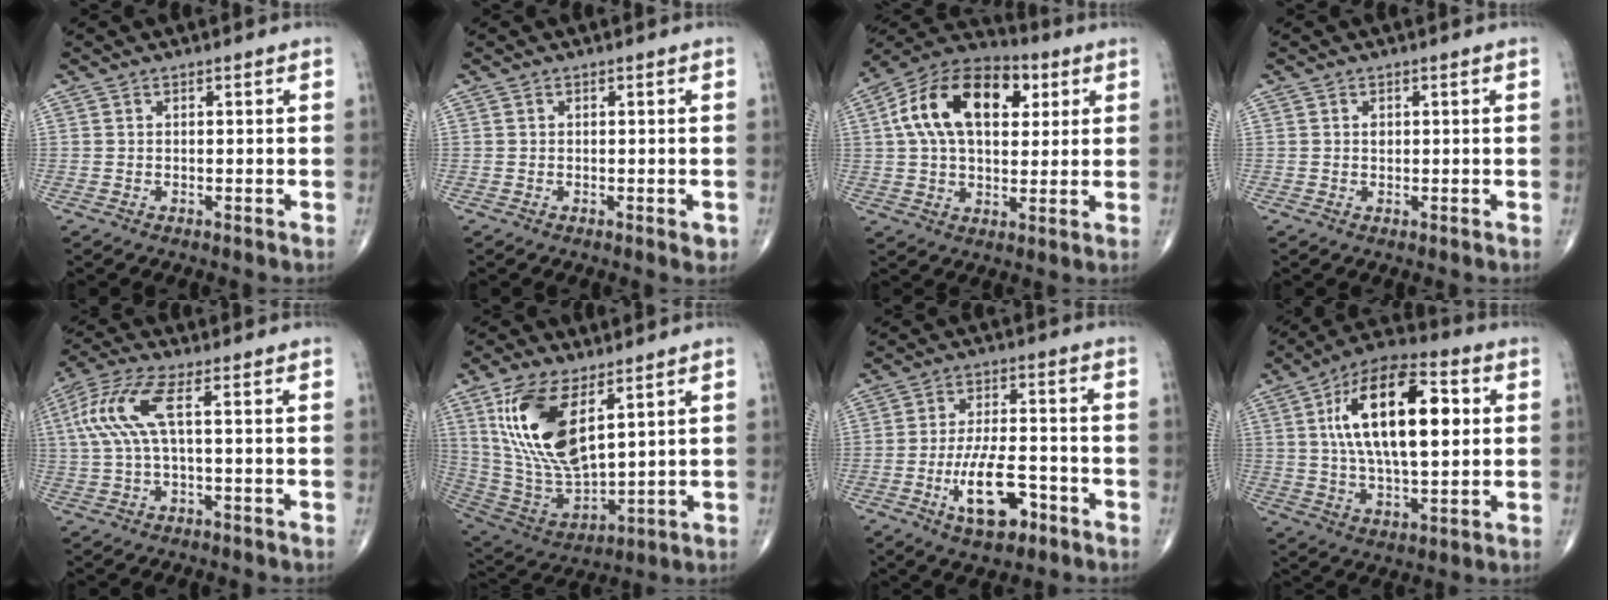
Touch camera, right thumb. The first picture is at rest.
{"total": 1.5, "force": [-0.4, 0.6, 1.2], "torque": [-0.009, -0.001, -0.005]}
{"total": 19.4, "force": [5.3, 11.6, 14.6], "torque": [-0.230, 0.012, 0.078]}
{"total": 0.8, "force": [0.2, 0.6, 0.5], "torque": [-0.005, 0.001, 0.002]}
{"total": 9.4, "force": [1.6, 2.7, 8.9], "torque": [-0.234, 0.025, 0.030]}
{"total": 18.5, "force": [7.4, 8.2, 14.8], "torque": [-0.286, -0.030, 0.155]}
{"total": 10.8, "force": [-4.6, 4.6, 8.7], "torque": [-0.153, 0.022, -0.072]}
{"total": 21.6, "force": [4.5, 9.6, 18.8], "torque": [-0.306, 0.007, 0.069]}